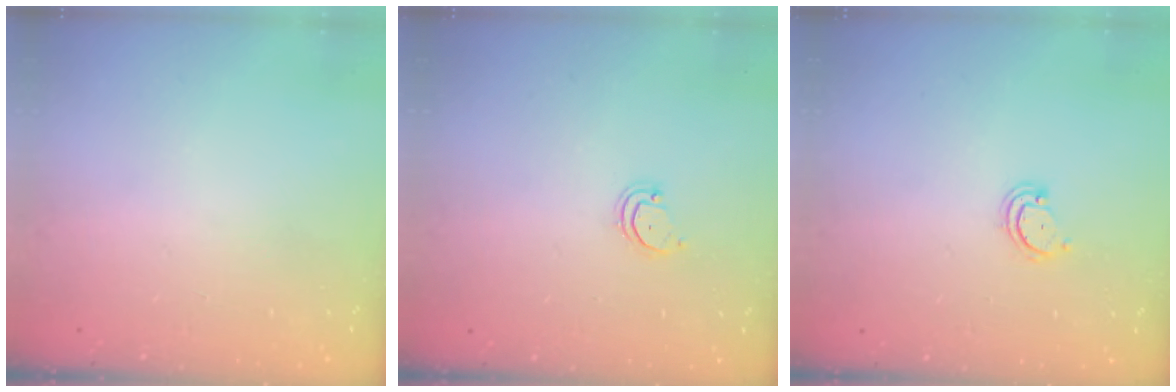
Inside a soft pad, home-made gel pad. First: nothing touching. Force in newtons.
{"total": 2.6, "press": 2.6, "slide": 0.2}
{"total": 2.6, "press": 2.6, "slide": 0.3}